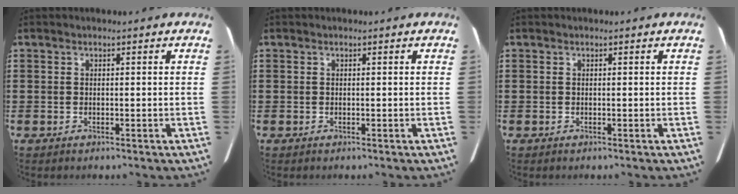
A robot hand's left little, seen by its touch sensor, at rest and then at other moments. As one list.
[{"total": 0.0}, {"total": 0.0}]